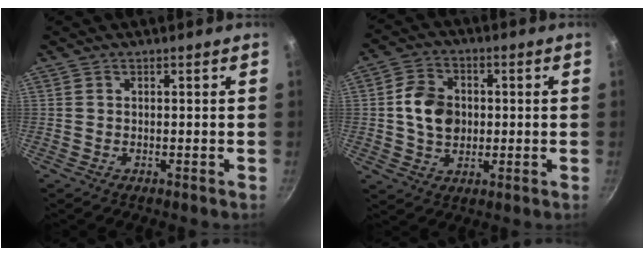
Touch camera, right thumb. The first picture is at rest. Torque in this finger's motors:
{"motor_torque": [-0.11, 0.54, 0.28, -0.15, 0.05]}